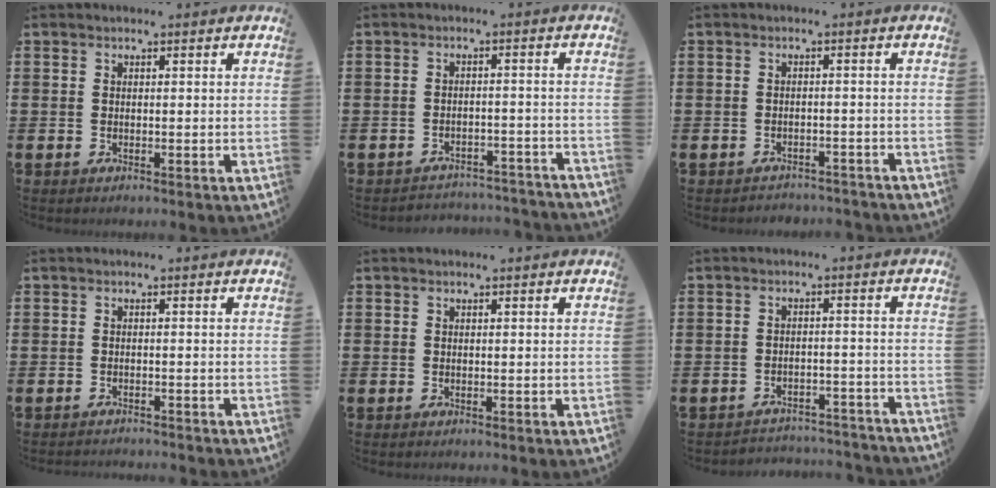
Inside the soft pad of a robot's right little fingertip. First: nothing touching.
{"total": 2.6, "force": [-2.6, 0.2, -0.2], "torque": [-0.005, 0.003, -0.058]}
{"total": 1.7, "force": [-1.6, 0.1, -0.2], "torque": [-0.004, 0.003, -0.037]}
{"total": 0.9, "force": [-0.9, -0.1, -0.1], "torque": [0.001, 0.000, -0.019]}
{"total": 0.0}
{"total": 2.9, "force": [-2.9, 0.2, -0.1], "torque": [-0.005, 0.003, -0.063]}